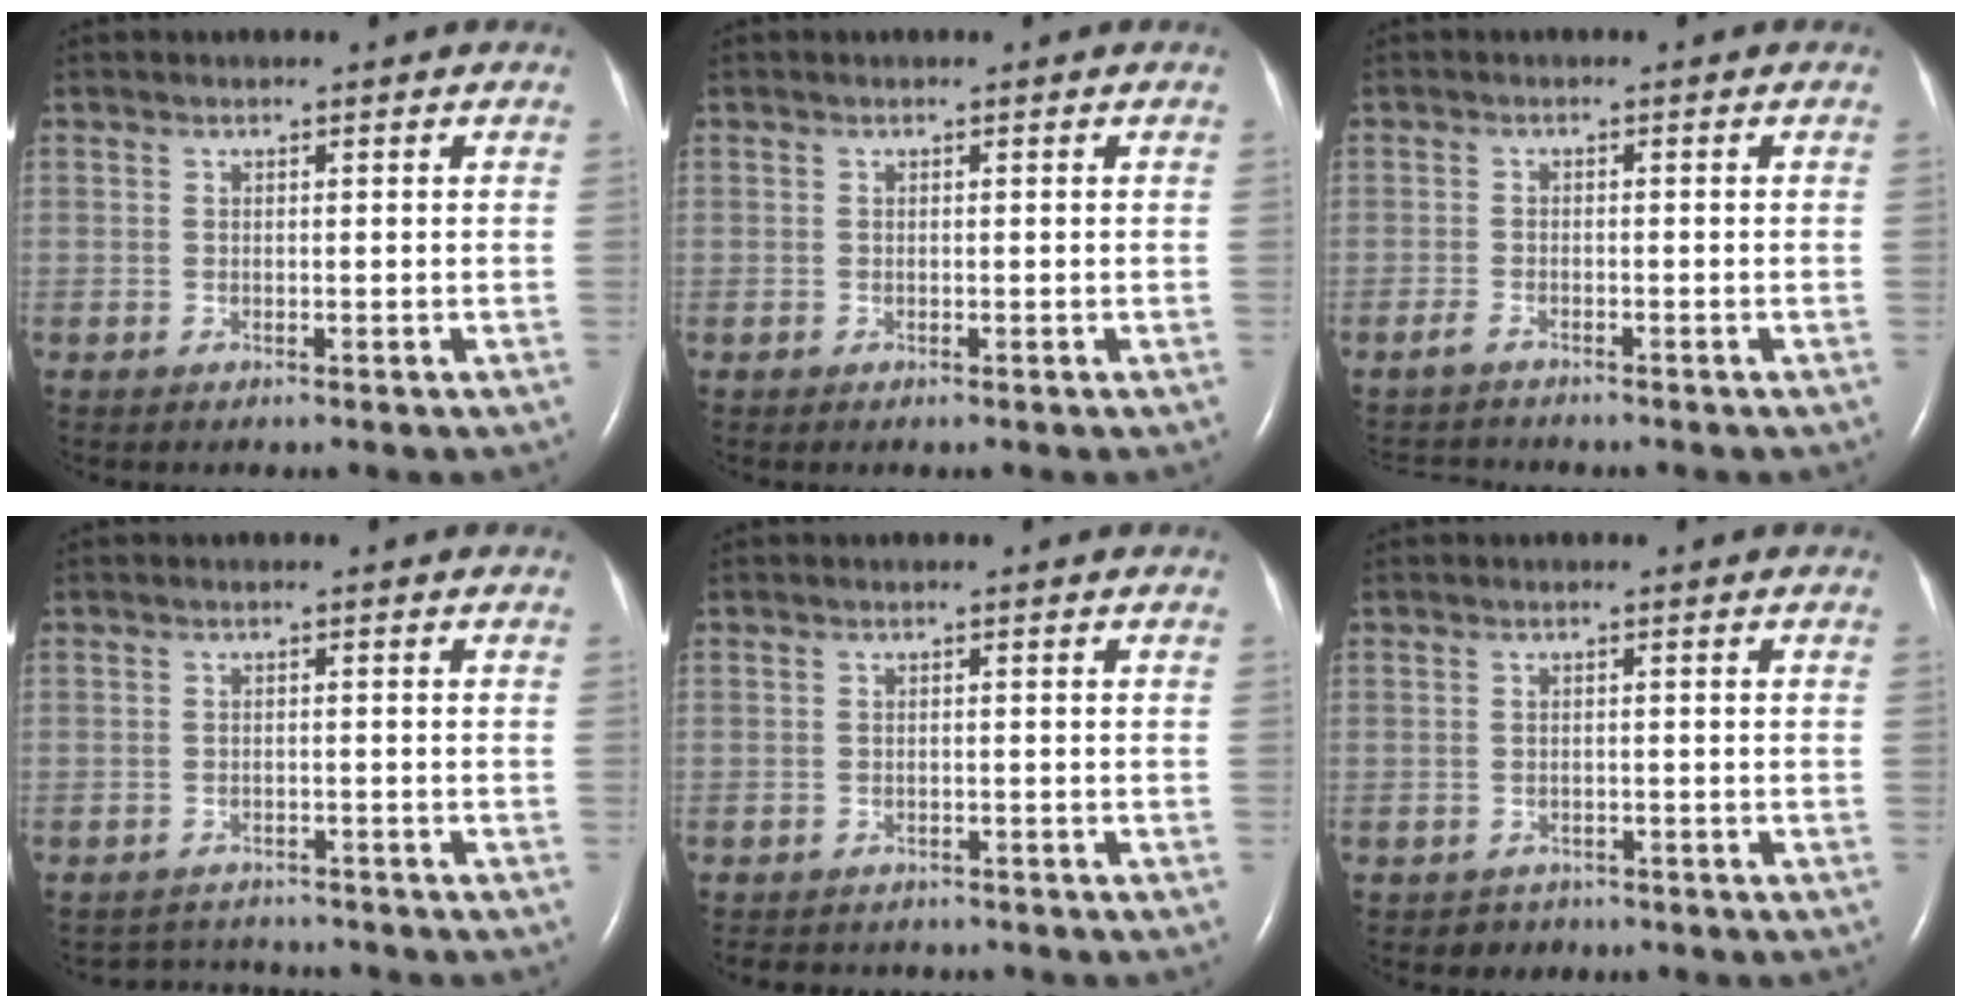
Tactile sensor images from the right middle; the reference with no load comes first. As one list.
[{"total": 0.0}, {"total": 2.2, "force": [-2.2, 0.2, 0.3], "torque": [-0.013, -0.009, -0.034]}, {"total": 4.0, "force": [-4.0, 0.5, -0.7], "torque": [0.005, 0.004, -0.058]}, {"total": 5.8, "force": [-5.2, 2.2, 1.3], "torque": [-0.016, -0.001, -0.063]}, {"total": 2.0, "force": [-1.5, 1.3, -0.4], "torque": [-0.004, 0.005, -0.022]}]